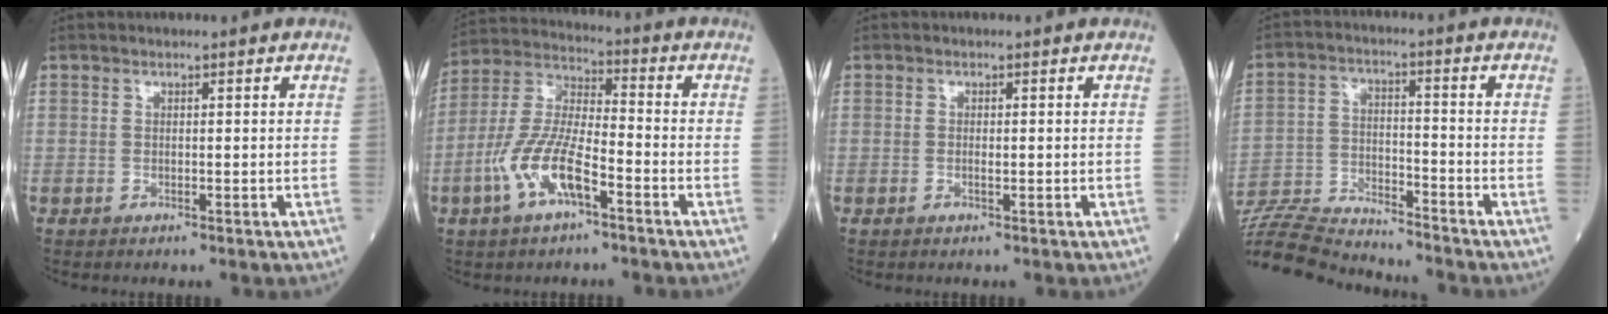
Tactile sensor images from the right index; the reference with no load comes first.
{"total": 11.3, "force": [-4.9, 3.3, 9.7], "torque": [-0.212, 0.005, -0.096]}
{"total": 0.8, "force": [-0.2, 0.2, 0.7], "torque": [-0.016, -0.001, -0.002]}
{"total": 14.4, "force": [-14.1, 0.3, 3.1], "torque": [-0.059, 0.005, -0.248]}